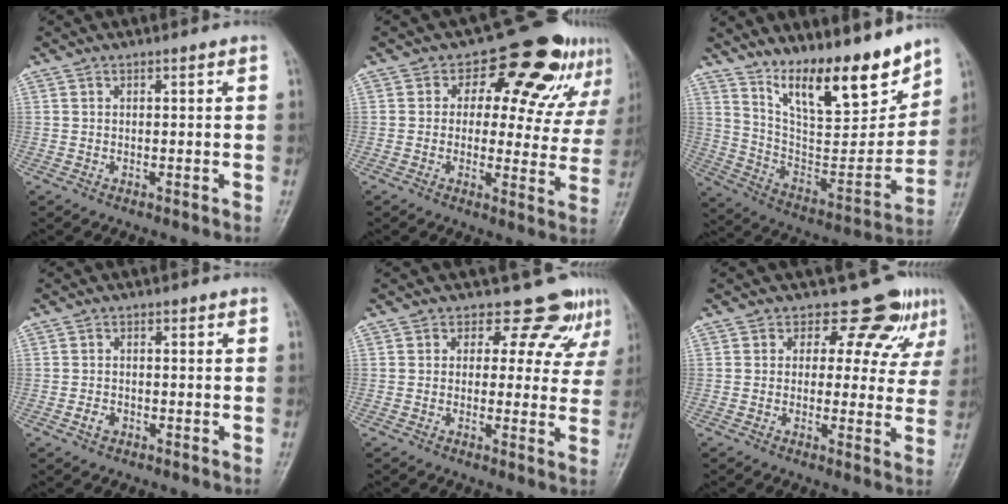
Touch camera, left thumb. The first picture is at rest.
{"total": 15.4, "force": [8.8, 8.8, 9.0], "torque": [-0.056, -0.027, 0.101]}
{"total": 19.2, "force": [14.1, 5.5, 11.8], "torque": [-0.145, -0.088, 0.251]}
{"total": 1.9, "force": [-0.9, 1.4, 0.9], "torque": [-0.012, 0.006, -0.018]}
{"total": 8.2, "force": [6.1, 4.7, 2.6], "torque": [0.011, -0.032, 0.060]}
{"total": 8.6, "force": [5.8, 5.2, 3.6], "torque": [-0.002, -0.030, 0.060]}